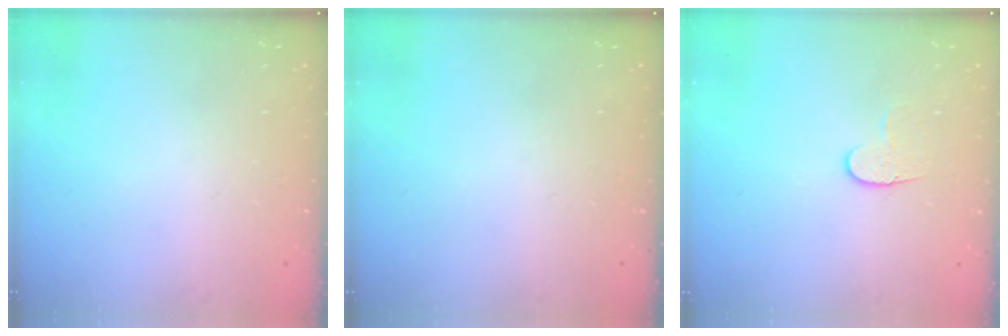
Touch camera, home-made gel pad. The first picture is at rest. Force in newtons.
{"total": 0.0}
{"total": 6.2, "press": 6.1, "slide": 0.6}